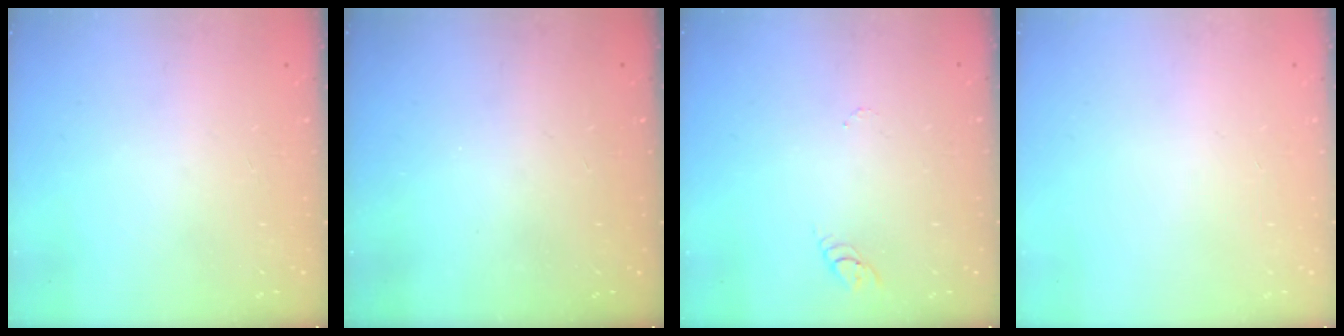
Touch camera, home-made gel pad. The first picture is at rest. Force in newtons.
{"total": 0.0}
{"total": 2.9, "press": 2.9, "slide": 0.4}
{"total": 0.0}